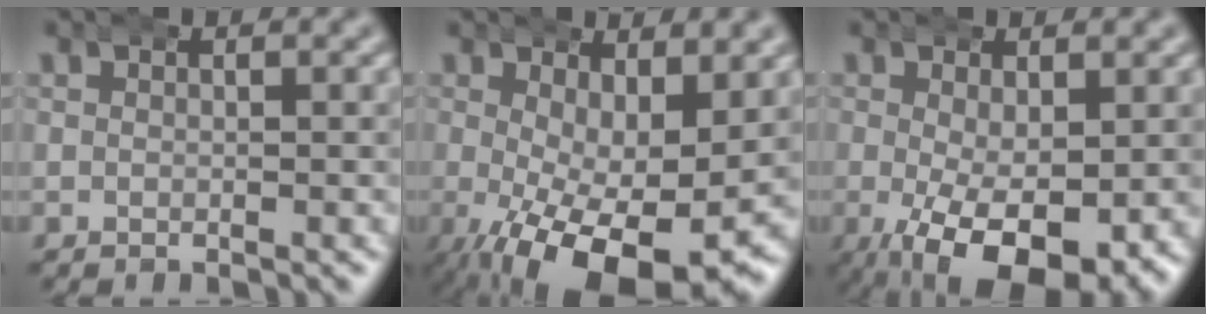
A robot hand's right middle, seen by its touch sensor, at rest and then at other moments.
{"total": 9.9, "force": [-3.8, 3.7, 8.3], "torque": [-0.149, -0.050, -0.033]}
{"total": 9.2, "force": [-3.7, 3.9, 7.4], "torque": [-0.137, -0.045, -0.036]}